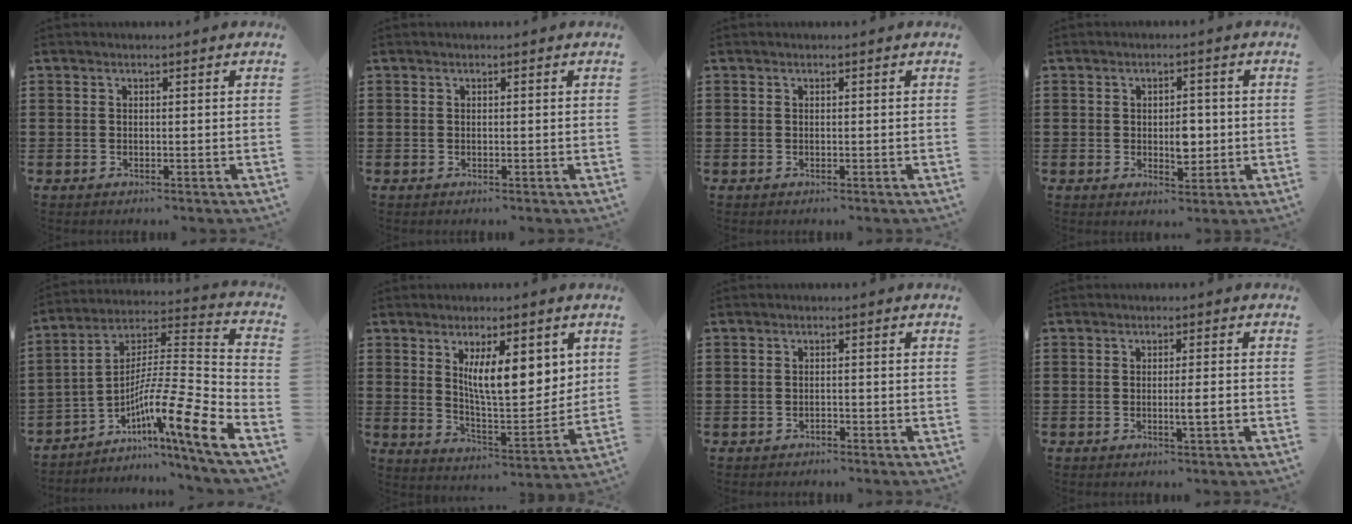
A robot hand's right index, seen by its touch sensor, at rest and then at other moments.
{"total": 0.0}
{"total": 0.0}
{"total": 4.2, "force": [-0.1, 2.3, 3.5], "torque": [-0.044, -0.003, -0.007]}
{"total": 12.4, "force": [-6.5, 0.3, 10.5], "torque": [-0.180, -0.025, -0.130]}
{"total": 10.0, "force": [3.7, 3.4, 8.7], "torque": [-0.141, -0.011, 0.058]}
{"total": 0.7, "force": [-0.6, 0.3, 0.1], "torque": [-0.005, 0.001, -0.014]}
{"total": 2.5, "force": [-0.6, 0.1, 2.5], "torque": [-0.041, -0.004, -0.012]}